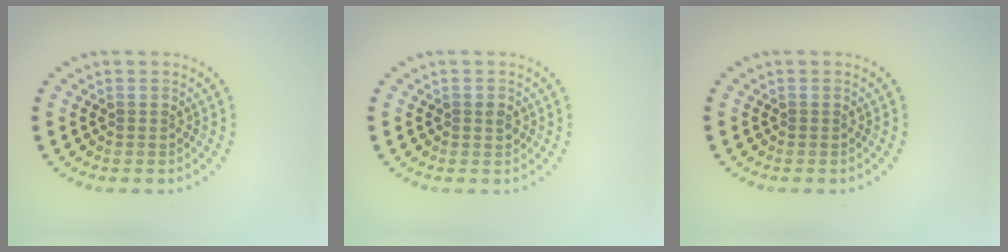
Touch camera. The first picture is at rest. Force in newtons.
{"total": 1.0, "press": 0.9, "slide": 0.3}
{"total": 0.0}